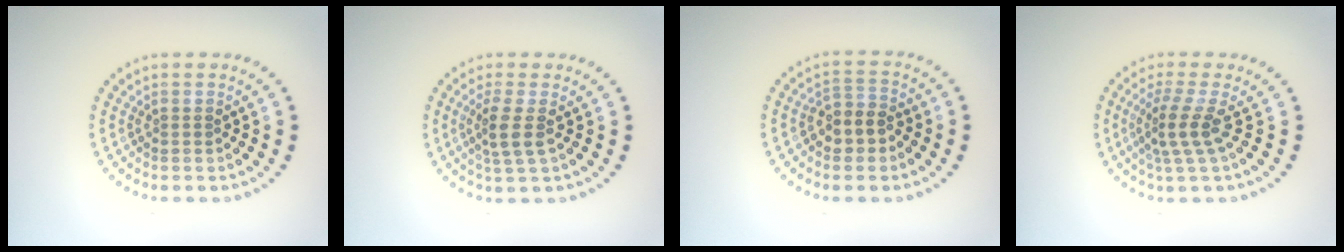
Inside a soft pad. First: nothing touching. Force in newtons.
{"total": 2.4, "press": 1.9, "slide": 1.5}
{"total": 2.9, "press": 2.7, "slide": 1.1}
{"total": 2.9, "press": 2.0, "slide": 2.1}